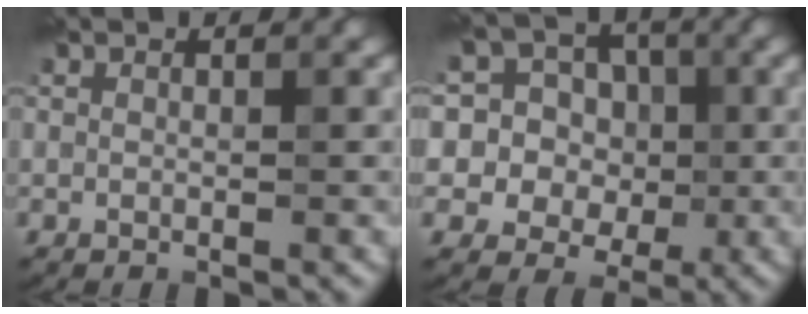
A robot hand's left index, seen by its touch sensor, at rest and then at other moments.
{"total": 12.5, "force": [2.1, 11.7, 3.9], "torque": [-0.115, 0.045, 0.023]}